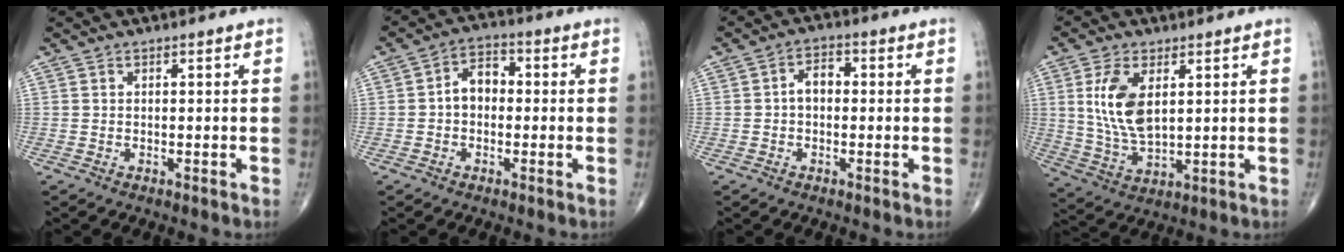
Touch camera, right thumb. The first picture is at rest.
{"total": 6.1, "force": [-0.3, 4.3, 4.2], "torque": [-0.054, 0.024, -0.017]}
{"total": 4.3, "force": [-0.2, 2.9, 3.2], "torque": [-0.044, 0.020, -0.011]}
{"total": 10.9, "force": [2.8, 5.7, 8.9], "torque": [-0.172, -0.016, 0.062]}